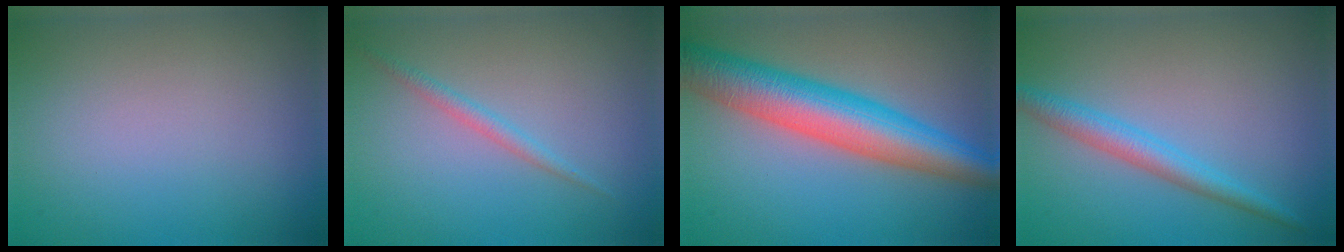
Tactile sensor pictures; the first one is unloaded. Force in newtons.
{"total": 1.3, "press": 1.3, "slide": 0.0}
{"total": 8.9, "press": 8.9, "slide": 0.1}
{"total": 3.0, "press": 3.0, "slide": 0.2}